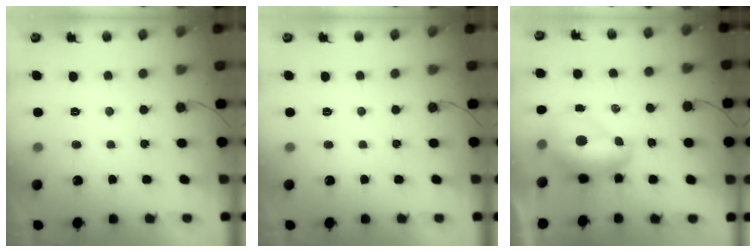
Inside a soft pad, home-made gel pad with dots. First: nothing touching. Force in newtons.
{"total": 0.0}
{"total": 9.2, "press": 9.2, "slide": 1.1}